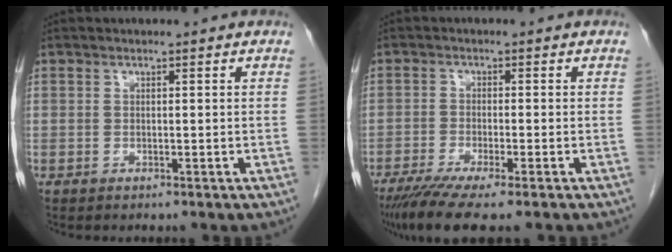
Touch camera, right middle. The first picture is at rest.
{"total": 8.4, "force": [-6.2, 0.4, 5.6], "torque": [-0.087, -0.020, -0.102]}